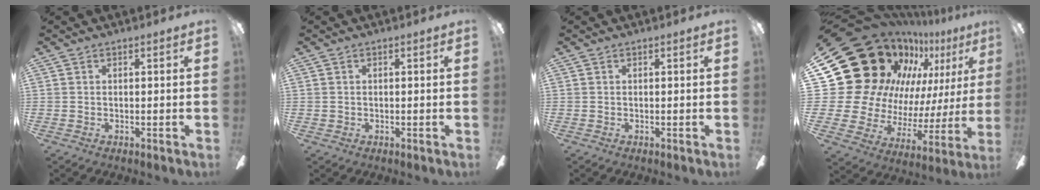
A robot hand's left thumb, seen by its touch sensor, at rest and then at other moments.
{"total": 0.9, "force": [-0.2, 0.9, 0.1], "torque": [-0.001, 0.004, -0.007]}
{"total": 0.0}
{"total": 28.8, "force": [17.0, 18.5, 14.1], "torque": [-0.231, -0.151, 0.360]}